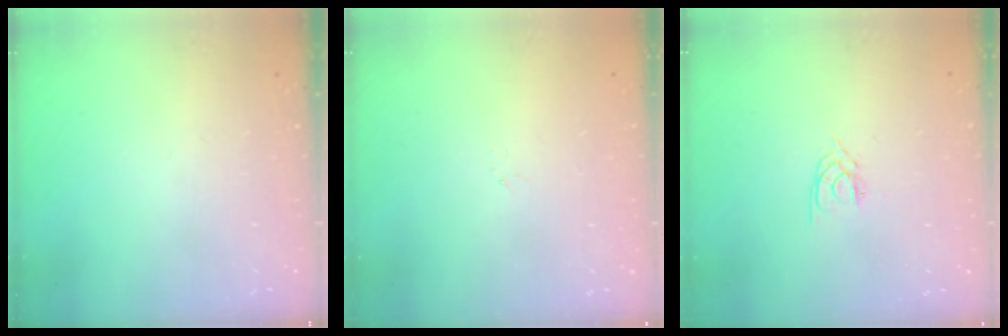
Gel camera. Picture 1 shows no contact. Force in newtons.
{"total": 0.0}
{"total": 2.1, "press": 2.0, "slide": 0.3}